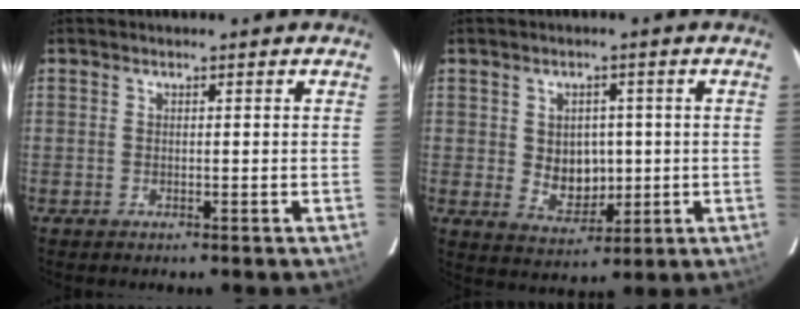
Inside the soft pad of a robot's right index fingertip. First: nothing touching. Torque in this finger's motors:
{"motor_torque": [0.17, 0.09, 0.05, 0.04]}